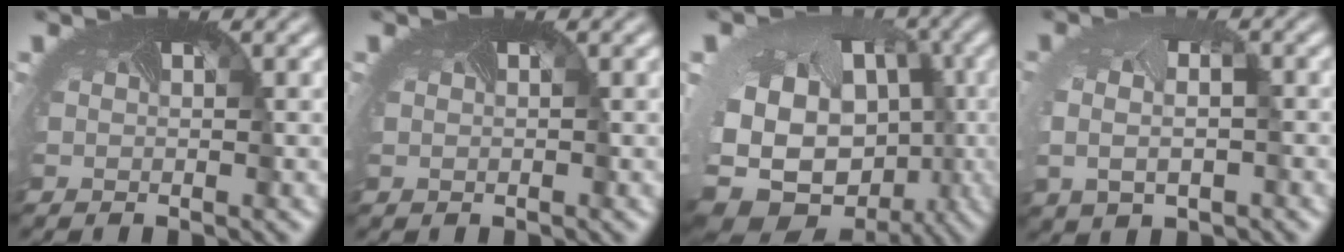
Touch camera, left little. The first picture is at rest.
{"total": 0.5, "force": [0.1, 0.4, 0.3], "torque": [-0.006, 0.001, 0.003]}
{"total": 17.6, "force": [-3.6, 13.7, 10.5], "torque": [-0.212, -0.051, -0.049]}
{"total": 5.0, "force": [-0.4, 3.4, 3.6], "torque": [-0.074, -0.012, 0.013]}